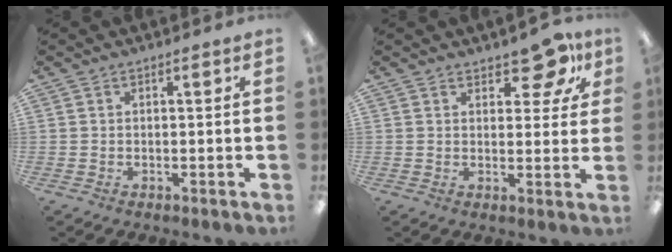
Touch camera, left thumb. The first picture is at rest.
{"total": 8.3, "force": [5.6, 4.3, 4.5], "torque": [-0.038, -0.034, 0.093]}